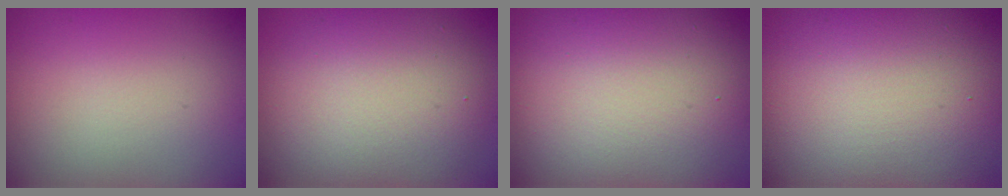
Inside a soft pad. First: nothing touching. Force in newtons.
{"total": 7.7, "press": 7.7, "slide": 0.7}
{"total": 14.1, "press": 14.1, "slide": 0.9}
{"total": 13.7, "press": 13.7, "slide": 0.9}